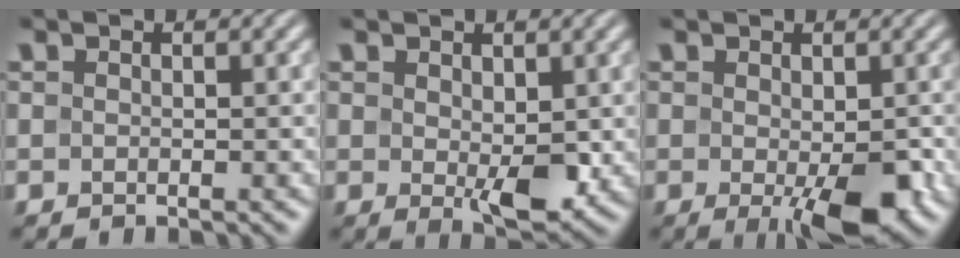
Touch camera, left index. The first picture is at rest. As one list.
[{"total": 4.0, "force": [0.3, 2.0, 3.4], "torque": [-0.057, -0.009, 0.010]}, {"total": 5.5, "force": [-1.7, 1.8, 4.9], "torque": [-0.073, -0.013, -0.025]}]